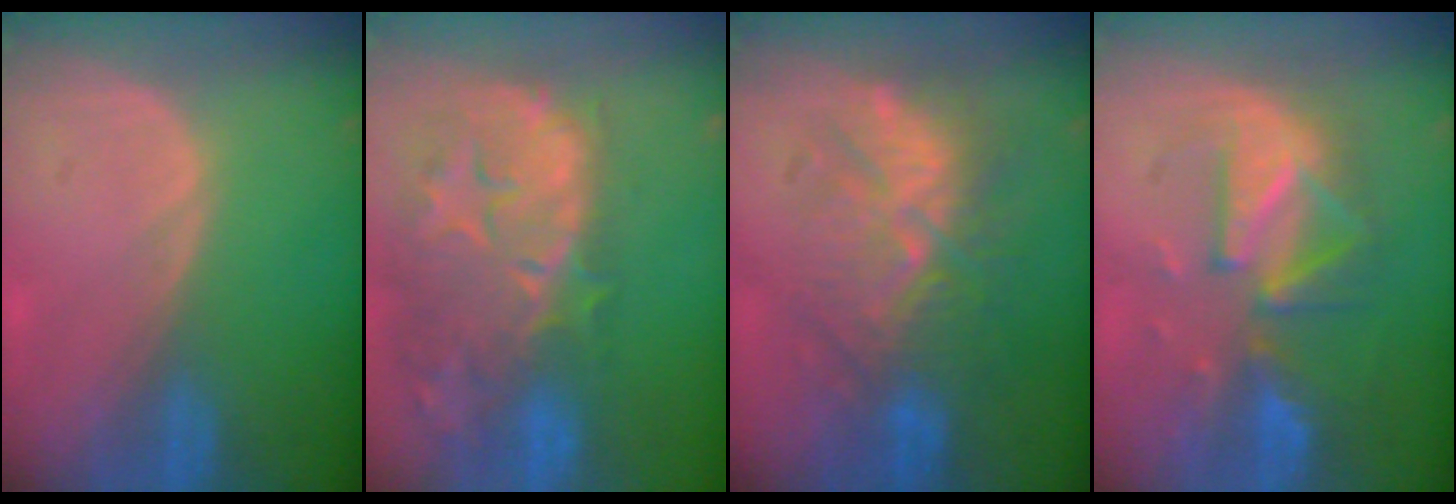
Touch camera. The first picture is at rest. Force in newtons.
{"total": 14.4, "press": 11.8, "slide": 8.2}
{"total": 9.6, "press": 9.5, "slide": 1.5}
{"total": 9.0, "press": 8.8, "slide": 1.7}